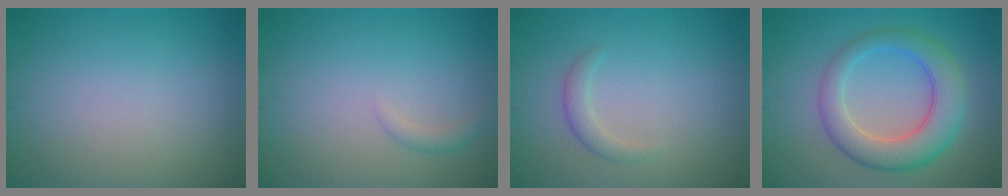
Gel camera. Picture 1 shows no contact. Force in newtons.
{"total": 1.0, "press": 1.0, "slide": 0.0}
{"total": 1.6, "press": 1.6, "slide": 0.0}
{"total": 6.3, "press": 6.3, "slide": 0.2}